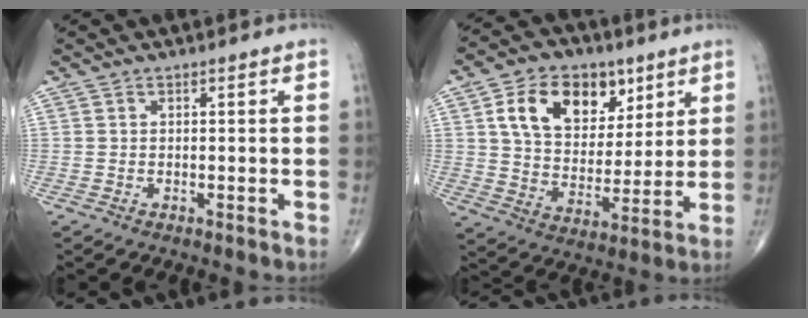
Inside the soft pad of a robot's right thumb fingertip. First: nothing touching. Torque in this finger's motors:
{"motor_torque": [0.51, 2.95, 1.07, 0.56, 0.10]}